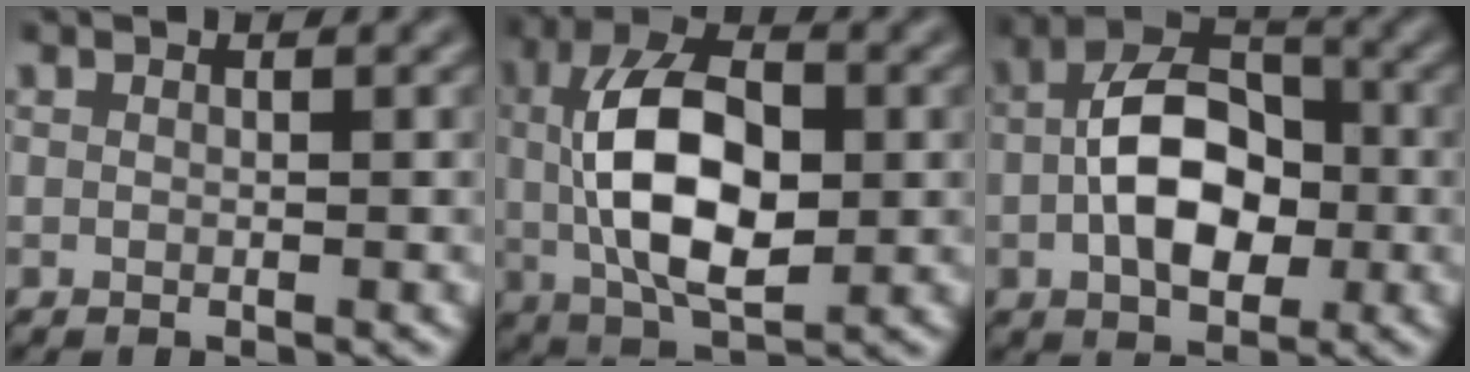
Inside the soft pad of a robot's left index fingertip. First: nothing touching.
{"total": 10.3, "force": [0.4, 5.5, 8.7], "torque": [-0.169, 0.002, 0.007]}
{"total": 7.9, "force": [-0.7, 5.0, 6.2], "torque": [-0.106, 0.007, -0.019]}